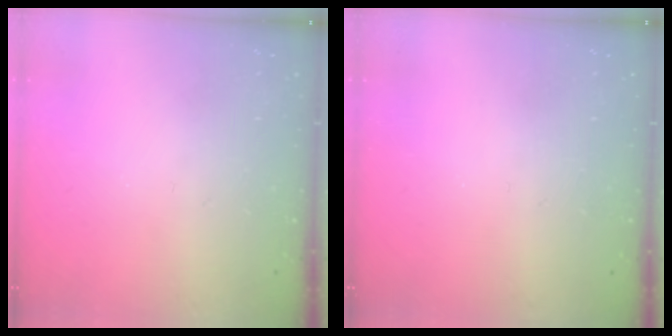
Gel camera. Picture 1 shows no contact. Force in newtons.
{"total": 0.0}